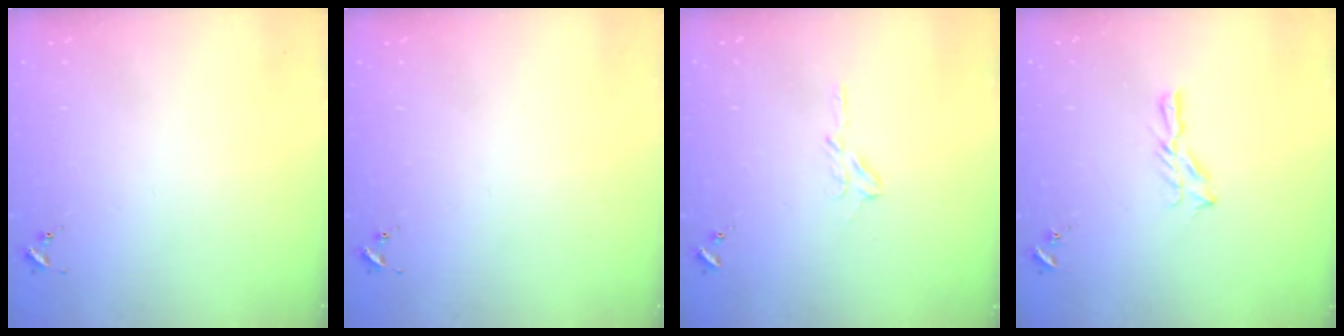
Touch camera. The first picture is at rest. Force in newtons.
{"total": 0.0}
{"total": 5.5, "press": 5.5, "slide": 0.5}
{"total": 5.1, "press": 5.1, "slide": 0.5}